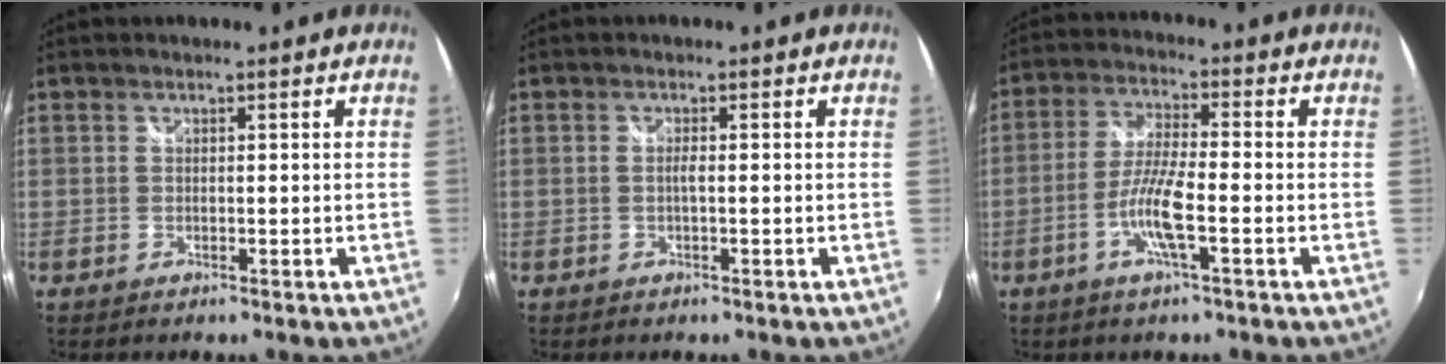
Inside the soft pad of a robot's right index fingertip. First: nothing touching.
{"total": 1.0, "force": [-0.2, -0.1, 1.0], "torque": [-0.018, 0.001, -0.006]}
{"total": 7.7, "force": [-3.0, 0.7, 7.0], "torque": [-0.146, -0.003, -0.060]}